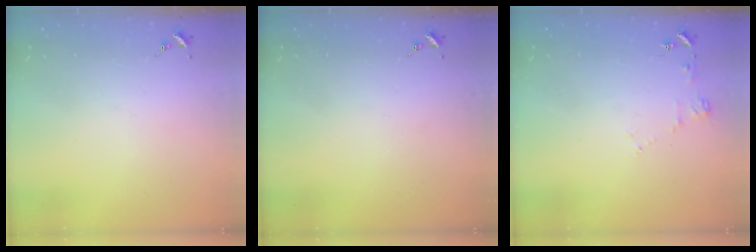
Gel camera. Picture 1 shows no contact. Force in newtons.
{"total": 0.0}
{"total": 4.0, "press": 3.9, "slide": 0.5}